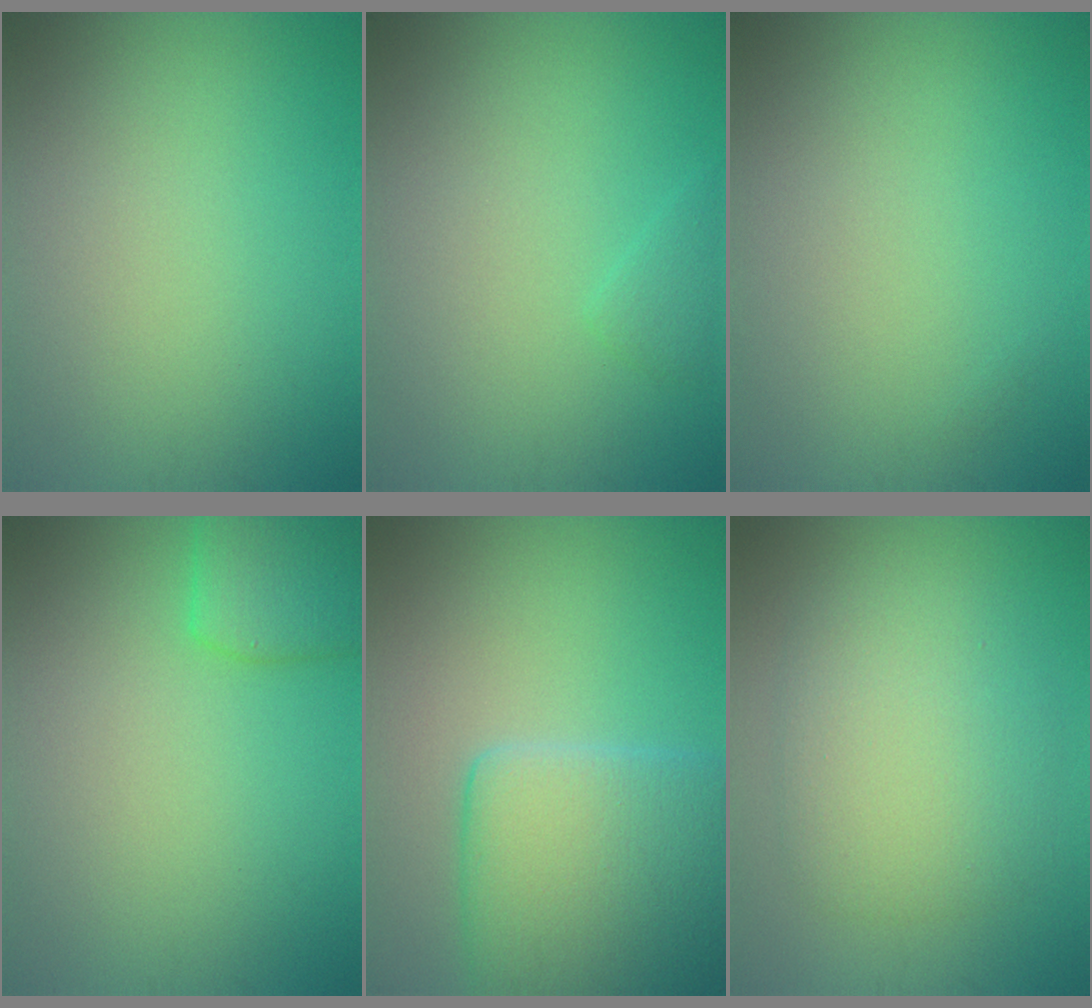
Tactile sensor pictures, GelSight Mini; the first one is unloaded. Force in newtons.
{"total": 1.0, "press": 1.0, "slide": 0.1}
{"total": 0.0}
{"total": 3.9, "press": 3.8, "slide": 0.3}
{"total": 8.0, "press": 7.9, "slide": 0.6}
{"total": 5.4, "press": 5.3, "slide": 0.2}